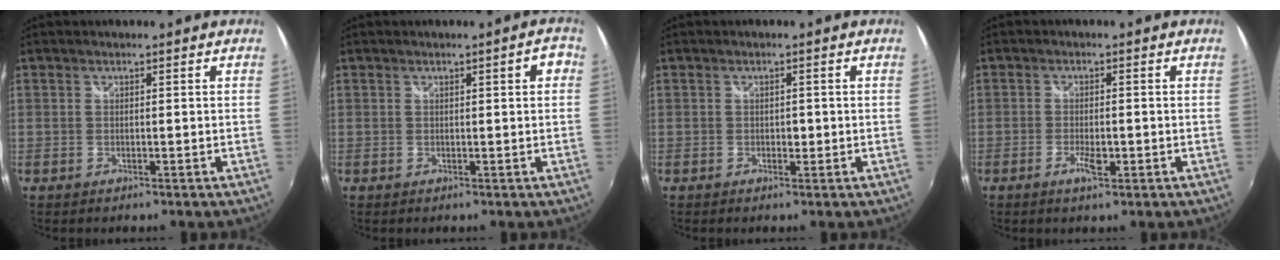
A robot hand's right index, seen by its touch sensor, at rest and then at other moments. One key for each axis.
{"total": 2.5, "fx": 0.7, "fy": 0.4, "fz": 2.4, "tx": -0.032, "ty": 0.008, "tz": 0.011}
{"total": 1.4, "fx": -0.1, "fy": 1.0, "fz": 0.9, "tx": -0.011, "ty": 0.000, "tz": -0.001}
{"total": 3.2, "fx": -1.2, "fy": 1.1, "fz": 2.8, "tx": -0.057, "ty": -0.004, "tz": -0.022}